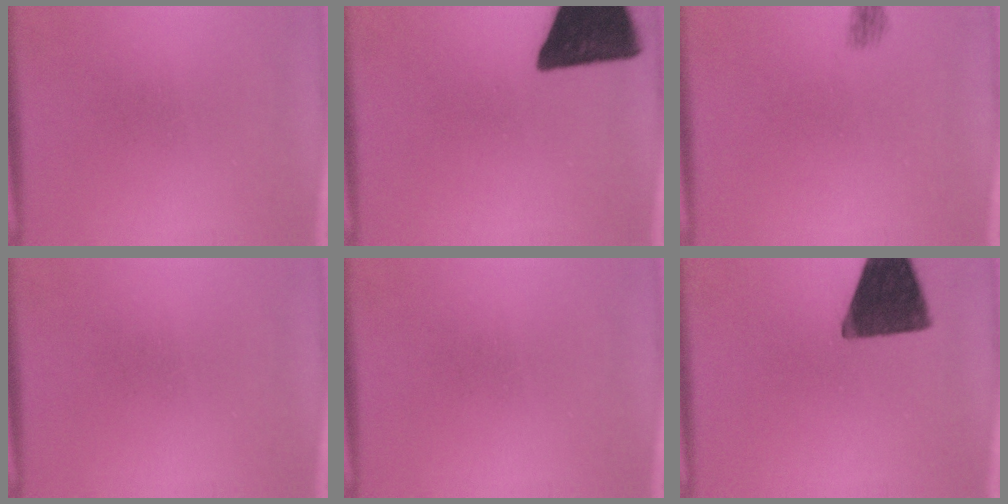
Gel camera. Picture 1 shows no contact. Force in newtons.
{"total": 16.7}
{"total": 1.4}
{"total": 0.0}
{"total": 0.0}
{"total": 14.5}